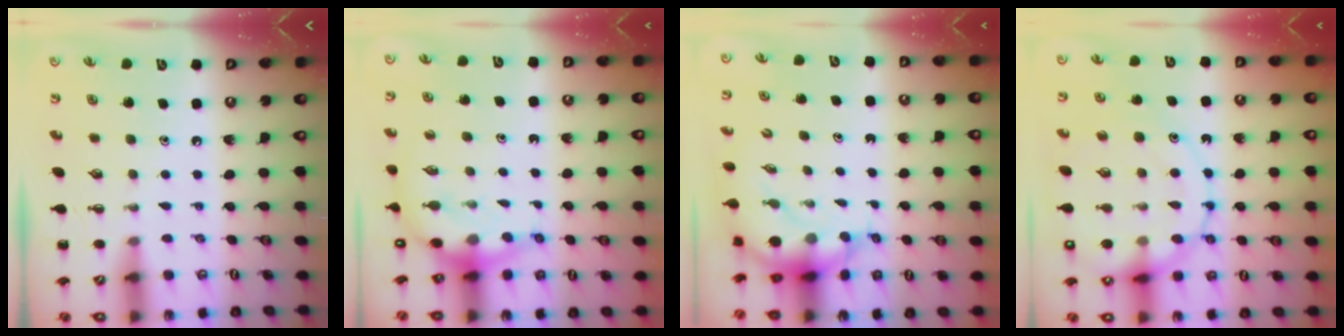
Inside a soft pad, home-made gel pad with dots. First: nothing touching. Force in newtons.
{"total": 7.0, "press": 6.9, "slide": 1.6}
{"total": 5.6, "press": 5.5, "slide": 1.3}
{"total": 16.5, "press": 16.4, "slide": 2.4}